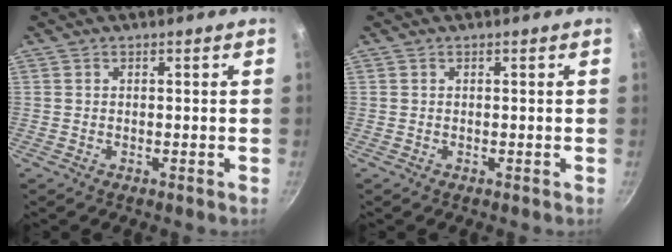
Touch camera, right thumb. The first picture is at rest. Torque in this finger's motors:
{"motor_torque": [0.08, 0.09, -0.01, 0.00, 0.02]}